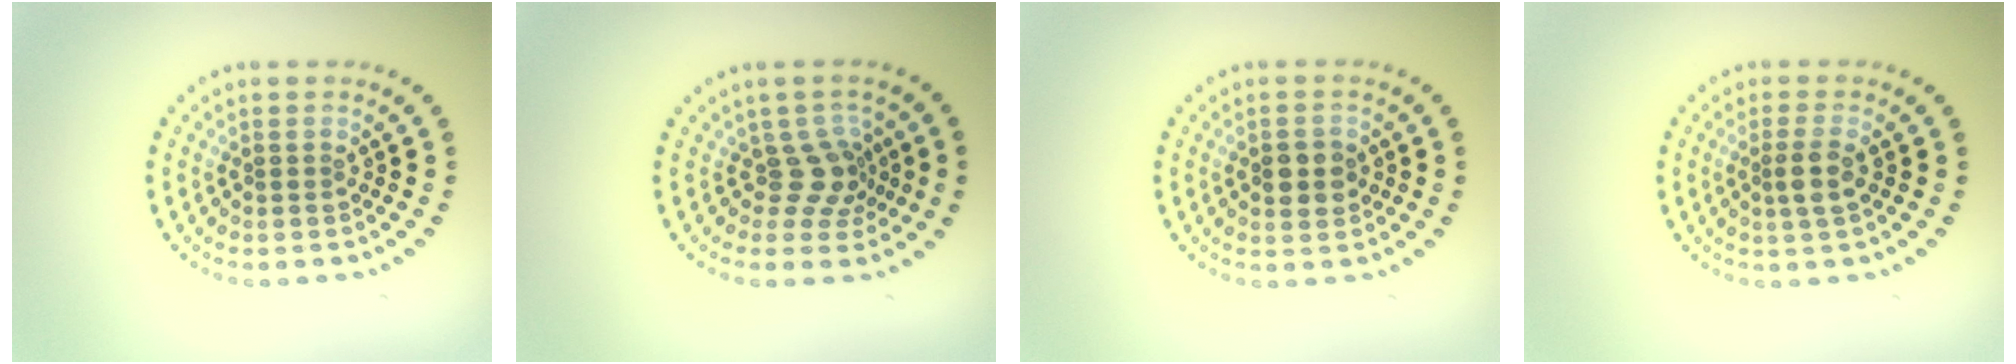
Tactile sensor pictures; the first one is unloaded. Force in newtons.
{"total": 2.8, "press": 2.0, "slide": 2.0}
{"total": 2.4, "press": 2.4, "slide": 0.1}
{"total": 2.1, "press": 1.8, "slide": 1.0}